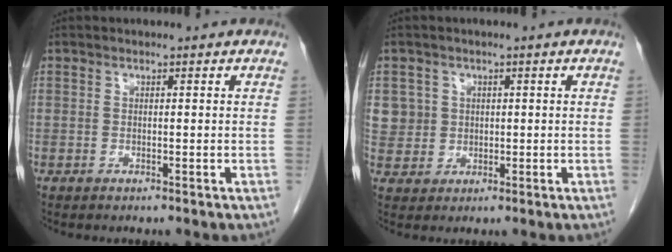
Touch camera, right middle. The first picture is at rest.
{"total": 5.0, "force": [1.5, 4.8, 0.3], "torque": [0.002, 0.008, 0.036]}